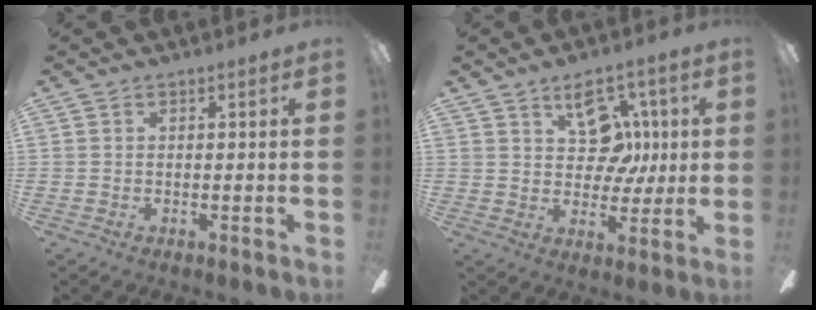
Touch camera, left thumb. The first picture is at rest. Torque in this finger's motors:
{"motor_torque": [0.34, 0.28, 0.05, -0.12, 0.07]}